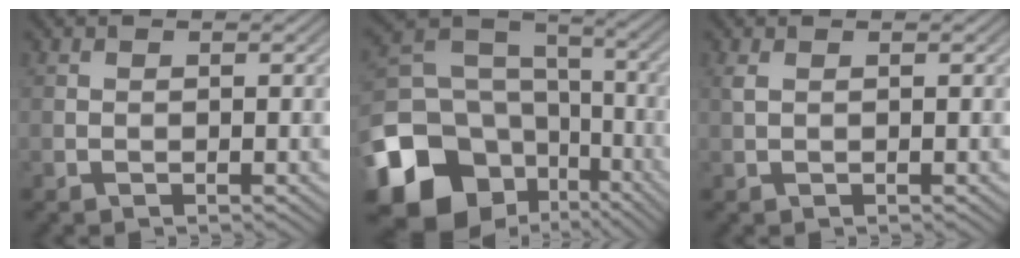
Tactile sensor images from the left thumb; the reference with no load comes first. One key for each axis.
{"total": 18.4, "fx": -8.7, "fy": 14.2, "fz": 7.8, "tx": -0.225, "ty": -0.046, "tz": -0.142}
{"total": 0.9, "fx": 0.4, "fy": 0.2, "fz": 0.7, "tx": -0.026, "ty": 0.005, "tz": 0.010}